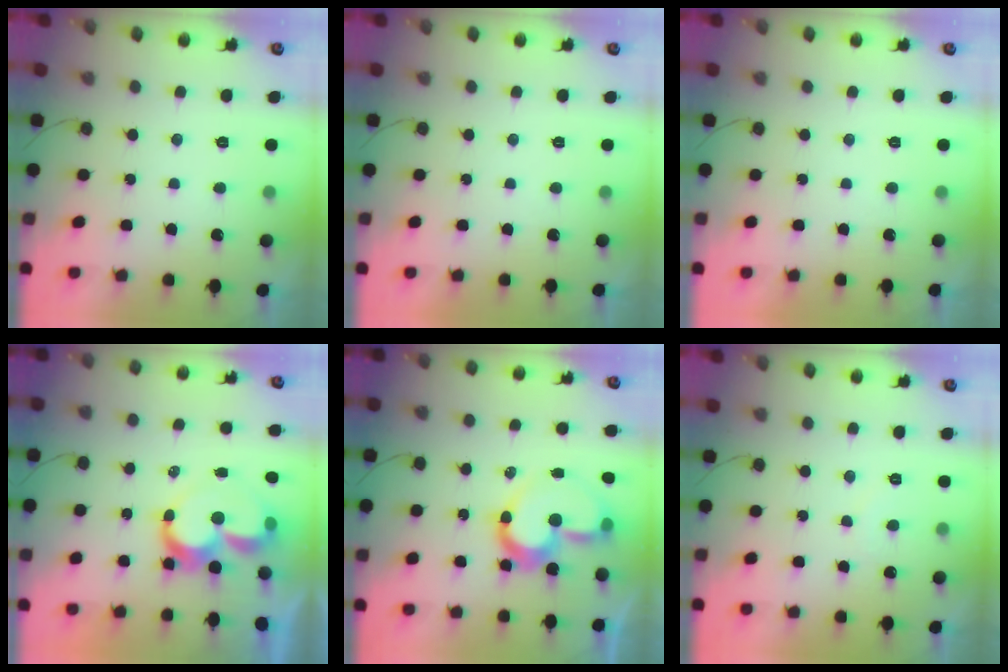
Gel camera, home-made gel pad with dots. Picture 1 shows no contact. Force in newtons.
{"total": 1.7, "press": 1.7, "slide": 0.0}
{"total": 1.9, "press": 1.9, "slide": 0.1}
{"total": 9.0, "press": 9.0, "slide": 0.7}
{"total": 11.9, "press": 11.7, "slide": 2.0}
{"total": 4.2, "press": 4.2, "slide": 0.3}